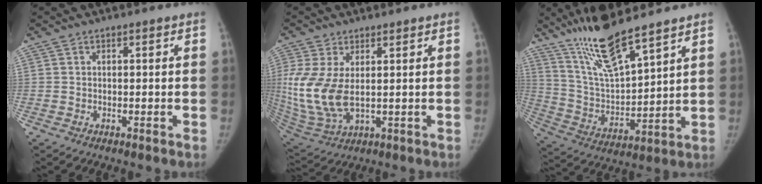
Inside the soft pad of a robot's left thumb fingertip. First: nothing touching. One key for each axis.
{"total": 12.6, "fx": 1.3, "fy": 6.6, "fz": 10.7, "tx": -0.246, "ty": -0.015, "tz": 0.043}
{"total": 15.6, "fx": 11.7, "fy": 2.7, "fz": 10.0, "tx": -0.170, "ty": -0.064, "tz": 0.232}